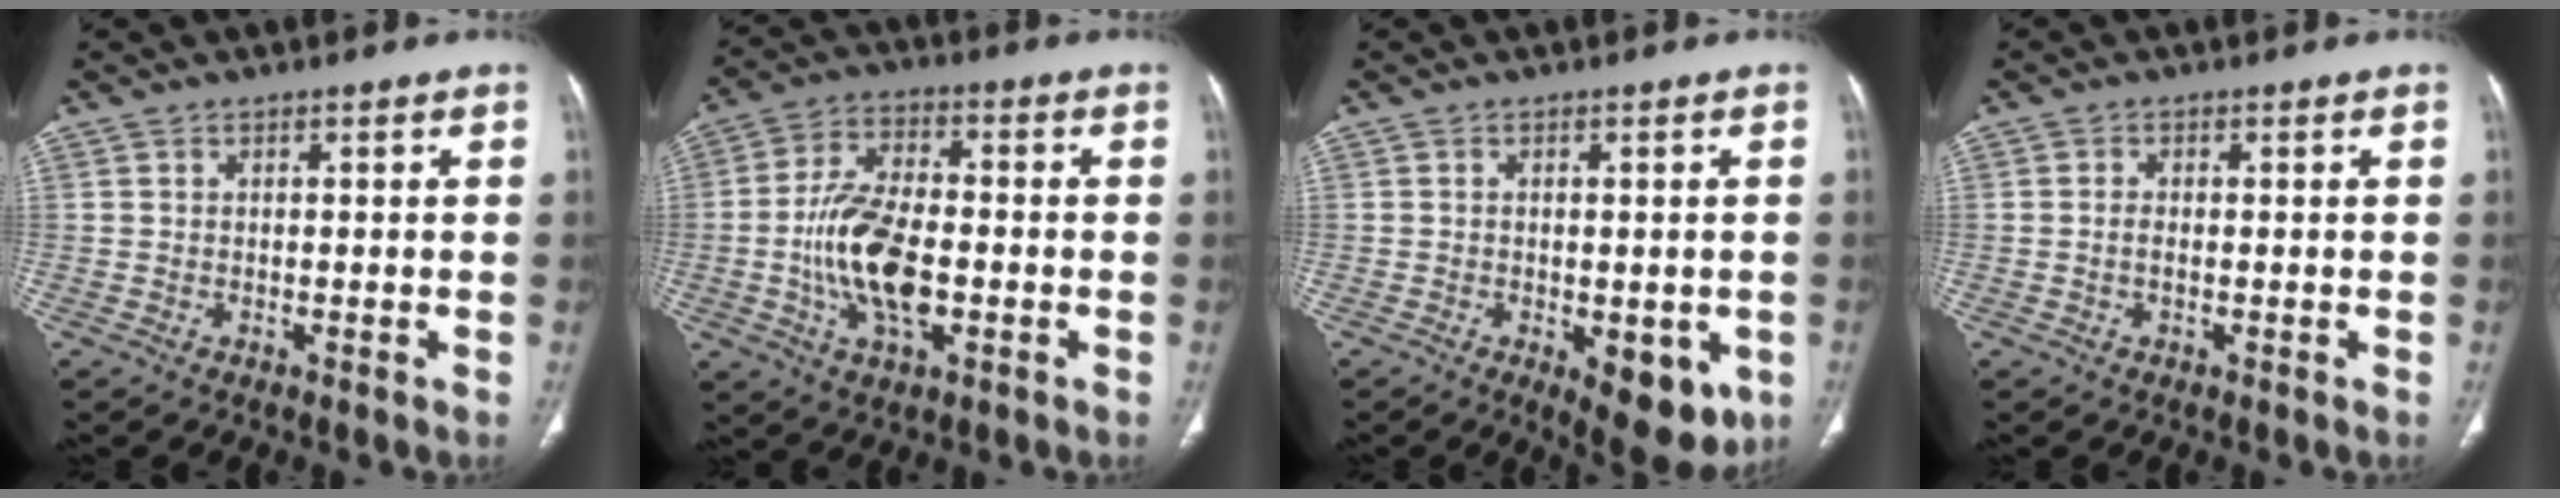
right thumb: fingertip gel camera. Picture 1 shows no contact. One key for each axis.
{"total": 14.0, "fx": -2.6, "fy": 7.0, "fz": 11.8, "tx": -0.225, "ty": 0.013, "tz": -0.048}
{"total": 9.4, "fx": -3.0, "fy": 4.4, "fz": 7.8, "tx": -0.076, "ty": -0.006, "tz": -0.029}
{"total": 1.4, "fx": -0.3, "fy": 0.7, "fz": 1.1, "tx": -0.024, "ty": 0.003, "tz": -0.006}